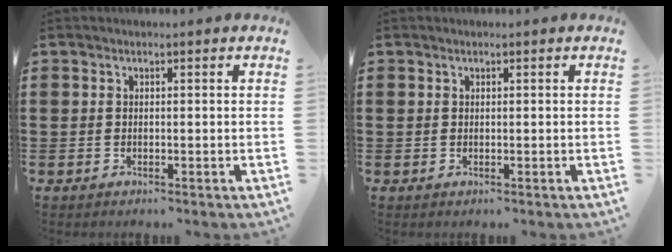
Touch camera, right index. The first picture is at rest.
{"total": 0.0}